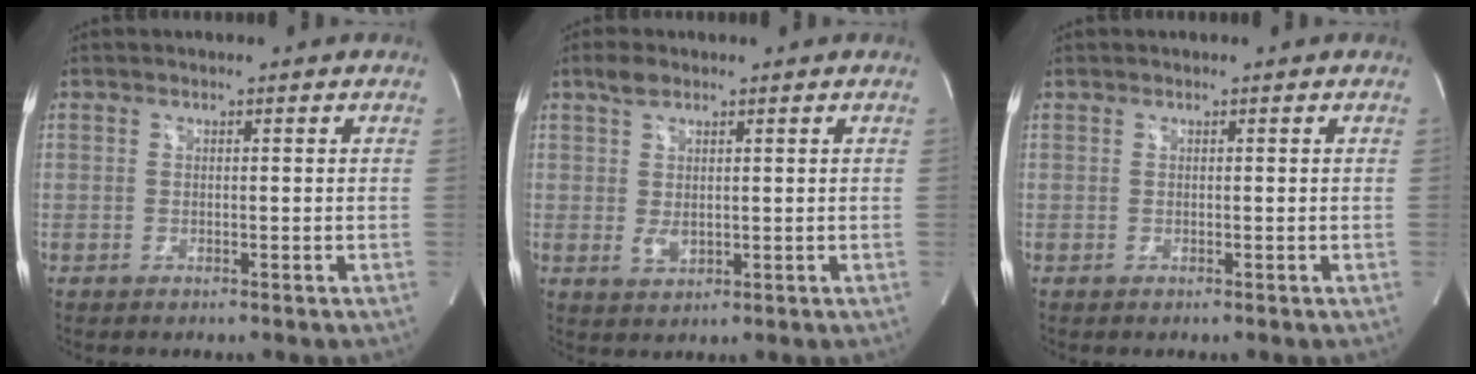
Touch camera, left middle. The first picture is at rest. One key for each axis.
{"total": 3.9, "fx": 1.5, "fy": 2.1, "fz": 2.9, "tx": -0.059, "ty": -0.002, "tz": 0.033}
{"total": 0.0}